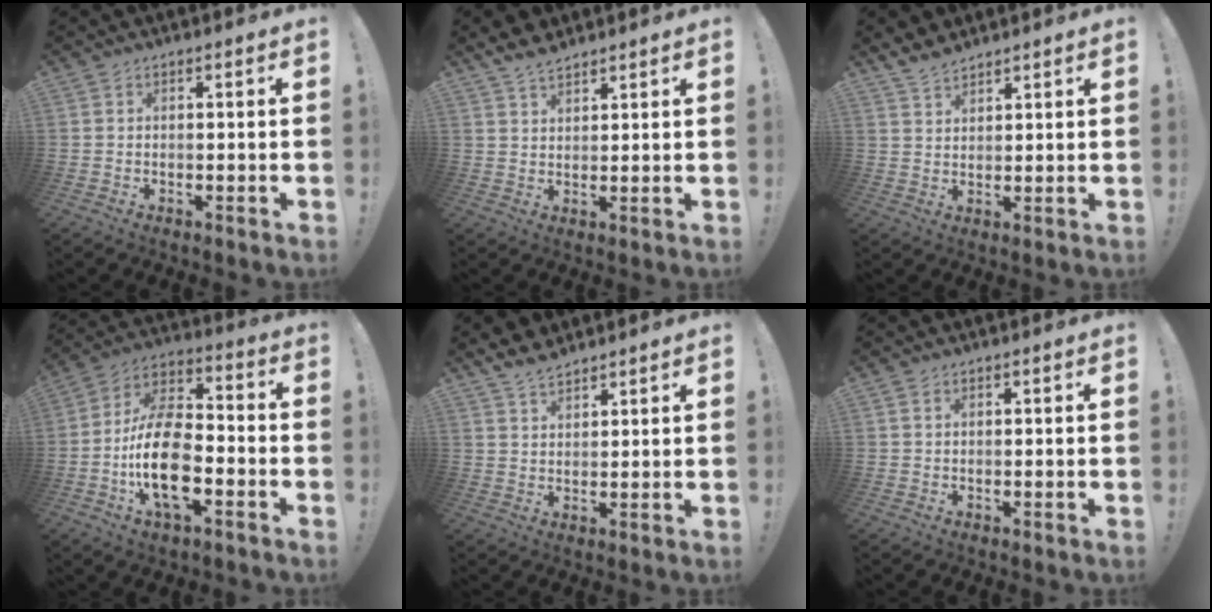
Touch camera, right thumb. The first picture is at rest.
{"total": 4.6, "force": [4.0, 1.9, 1.4], "torque": [-0.023, -0.023, 0.076]}
{"total": 4.6, "force": [4.0, 1.9, 1.1], "torque": [-0.019, -0.023, 0.078]}
{"total": 18.8, "force": [-5.3, 10.3, 14.8], "torque": [-0.279, 0.025, -0.087]}
{"total": 5.2, "force": [4.6, 2.1, 1.3], "torque": [-0.025, -0.024, 0.087]}
{"total": 0.8, "force": [0.5, 0.3, 0.5], "torque": [-0.002, -0.002, 0.007]}